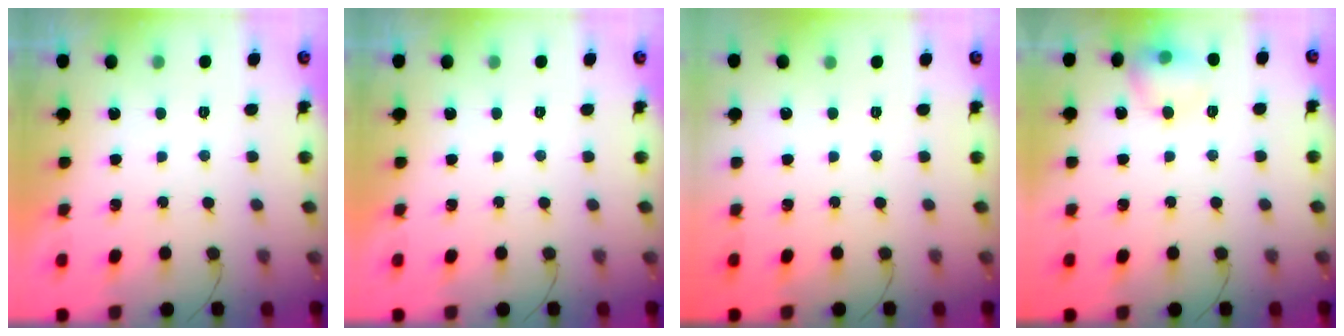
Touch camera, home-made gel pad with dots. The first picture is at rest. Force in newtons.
{"total": 0.0}
{"total": 0.0}
{"total": 9.0, "press": 8.9, "slide": 1.3}